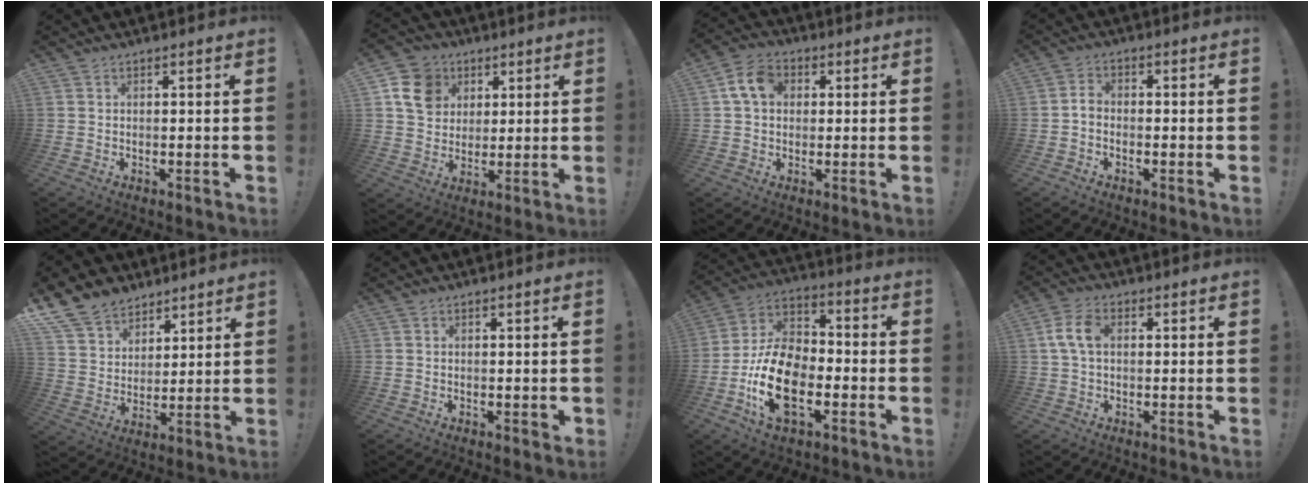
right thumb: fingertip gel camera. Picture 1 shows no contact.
{"total": 12.1, "force": [4.6, 10.2, 4.5], "torque": [-0.063, -0.016, 0.094]}
{"total": 9.2, "force": [2.3, 6.9, 5.6], "torque": [-0.087, 0.012, 0.047]}
{"total": 2.5, "force": [-1.5, 1.4, 1.5], "torque": [-0.026, 0.011, -0.026]}
{"total": 12.5, "force": [9.1, 8.0, 3.0], "torque": [-0.055, -0.066, 0.178]}
{"total": 0.7, "force": [0.1, 0.5, 0.6], "torque": [-0.003, 0.000, 0.000]}
{"total": 21.7, "force": [-7.1, 12.9, 16.0], "torque": [-0.305, 0.036, -0.115]}
{"total": 7.2, "force": [1.1, 4.4, 5.6], "torque": [-0.107, 0.007, 0.019]}